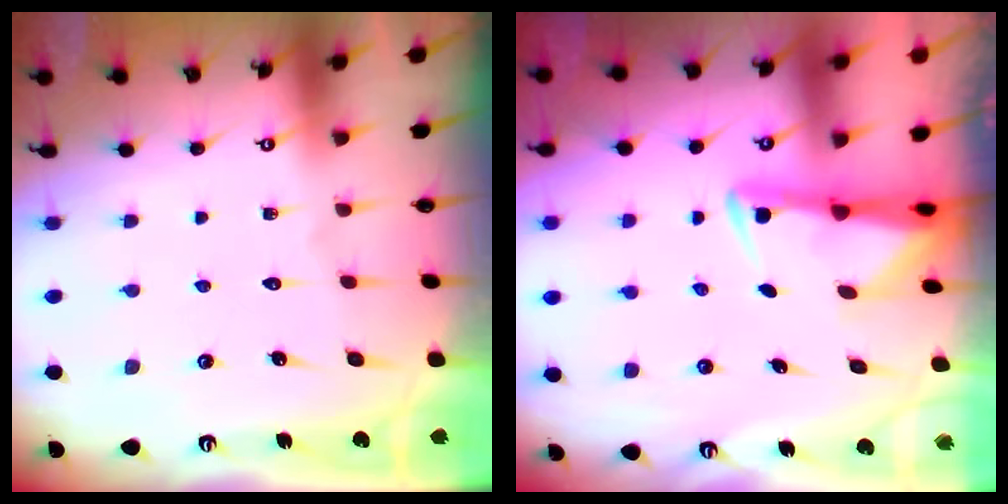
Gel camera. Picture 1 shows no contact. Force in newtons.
{"total": 2.8, "press": 2.8, "slide": 0.5}